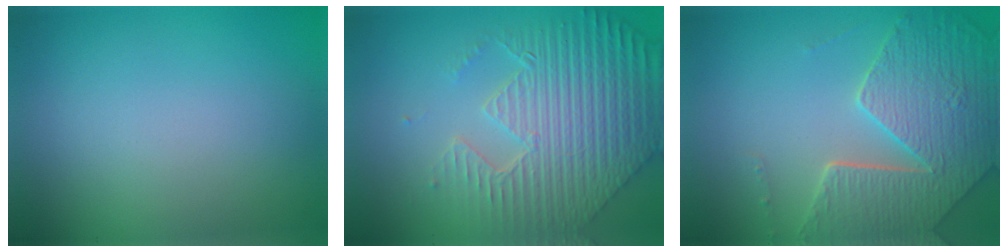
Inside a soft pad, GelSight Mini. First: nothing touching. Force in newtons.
{"total": 8.5, "press": 6.1, "slide": 5.8}
{"total": 6.9, "press": 5.4, "slide": 4.4}